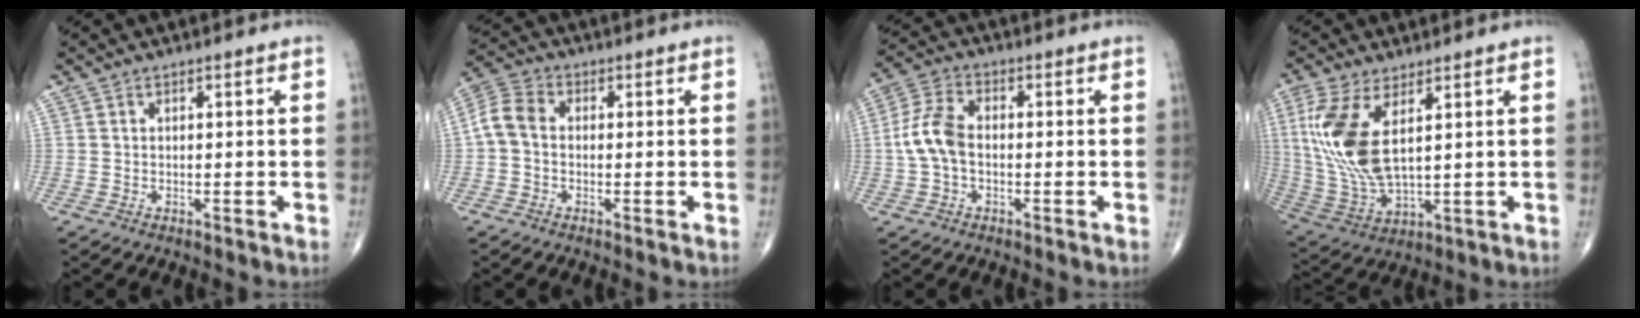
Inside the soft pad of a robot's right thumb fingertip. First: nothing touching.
{"total": 5.8, "force": [-0.3, 4.2, 4.0], "torque": [-0.076, 0.017, -0.019]}
{"total": 7.4, "force": [-0.7, 4.4, 5.9], "torque": [-0.132, 0.021, -0.021]}
{"total": 14.2, "force": [4.0, 6.1, 12.2], "torque": [-0.277, -0.017, 0.092]}